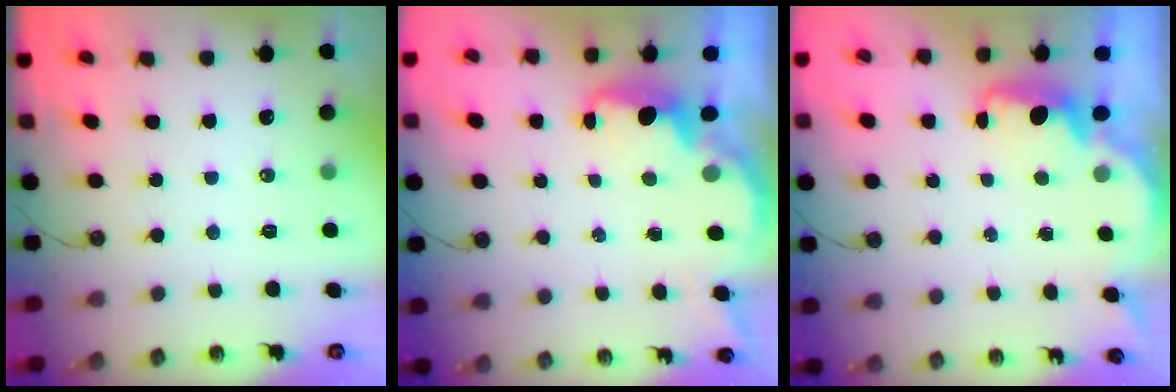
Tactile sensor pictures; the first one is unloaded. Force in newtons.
{"total": 2.4, "press": 2.3, "slide": 0.8}
{"total": 2.2, "press": 2.1, "slide": 0.6}